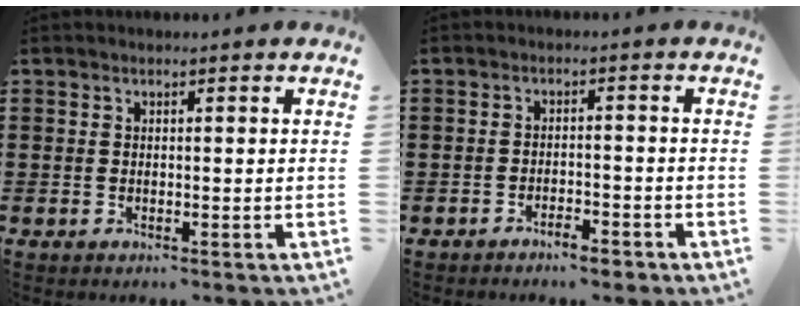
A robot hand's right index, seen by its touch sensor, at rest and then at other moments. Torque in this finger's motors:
{"motor_torque": [0.24, 0.32, 0.00, 0.02]}